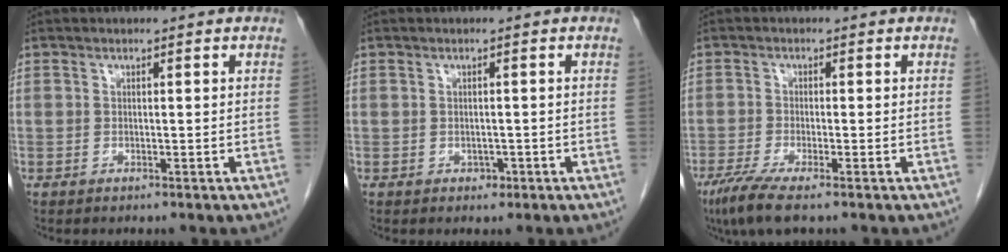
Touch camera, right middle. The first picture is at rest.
{"total": 1.1, "force": [-0.5, 0.9, 0.5], "torque": [-0.006, 0.003, -0.004]}
{"total": 5.4, "force": [-3.6, 0.4, 4.0], "torque": [-0.078, -0.017, -0.068]}